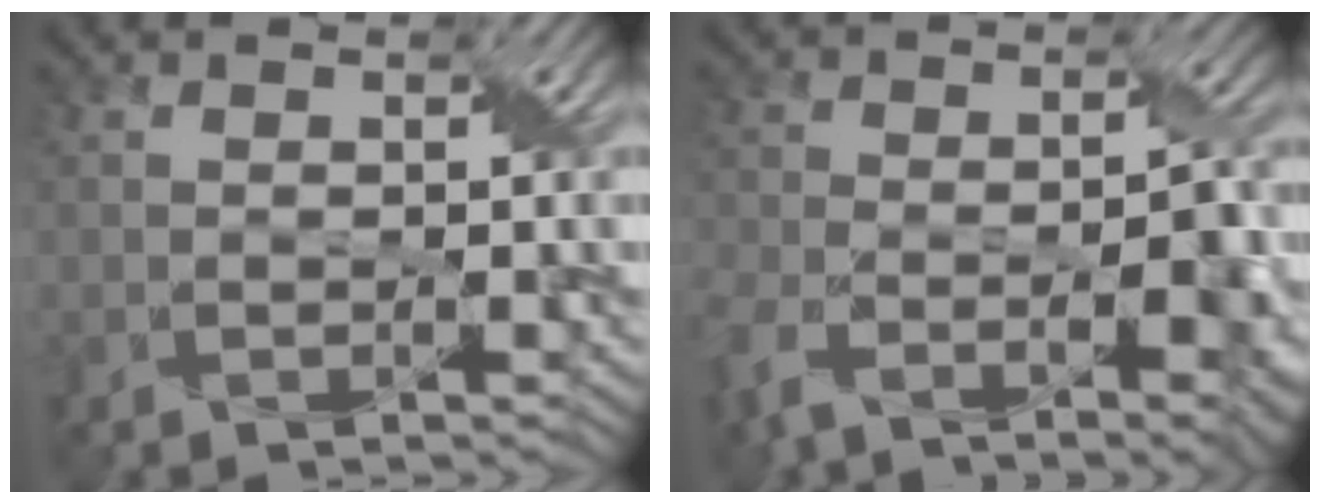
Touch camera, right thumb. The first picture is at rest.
{"total": 11.5, "force": [-6.3, 4.2, 8.7], "torque": [-0.164, -0.014, -0.114]}